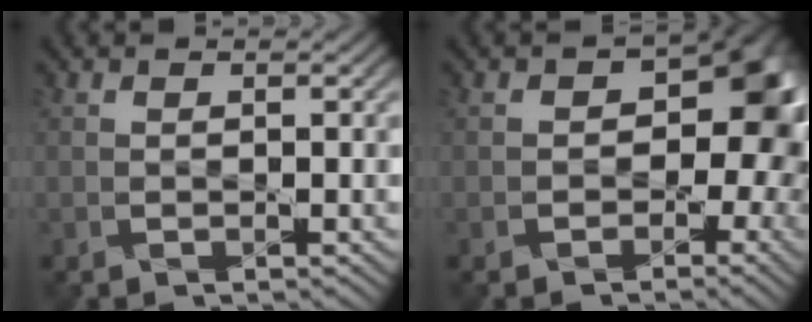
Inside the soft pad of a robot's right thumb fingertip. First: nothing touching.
{"total": 8.7, "force": [-1.2, 6.4, 5.8], "torque": [-0.043, -0.015, -0.020]}